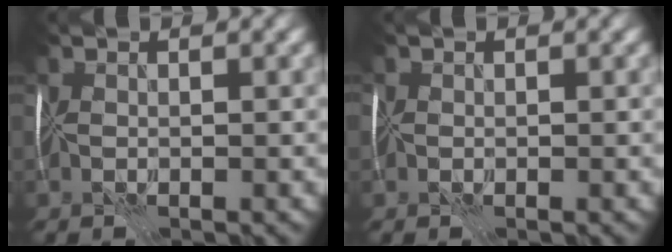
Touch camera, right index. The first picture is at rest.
{"total": 0.8, "force": [0.0, 0.8, 0.0], "torque": [0.011, 0.007, -0.004]}